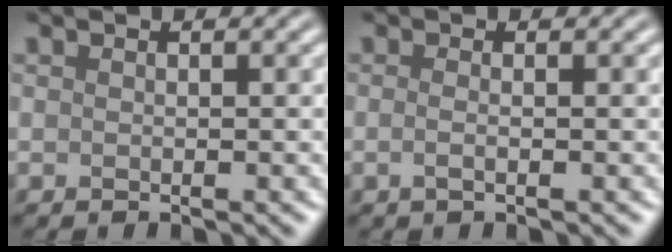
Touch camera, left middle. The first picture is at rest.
{"total": 1.2, "force": [-0.2, 0.5, 1.1], "torque": [-0.019, -0.005, -0.009]}